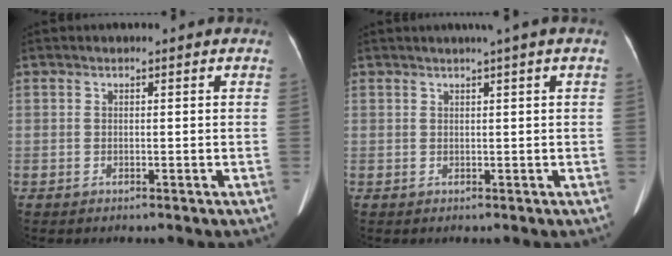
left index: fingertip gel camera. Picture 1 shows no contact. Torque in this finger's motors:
{"motor_torque": [0.30, -0.72, 0.01, 0.03]}